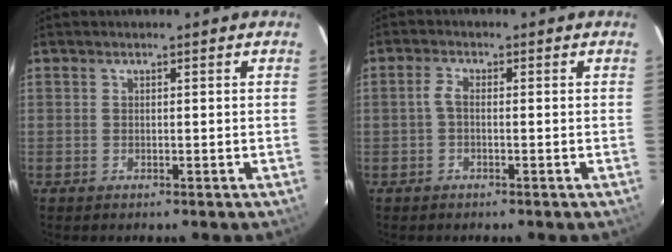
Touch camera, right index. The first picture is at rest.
{"total": 1.8, "force": [-0.3, 0.9, 1.6], "torque": [-0.035, 0.007, -0.008]}